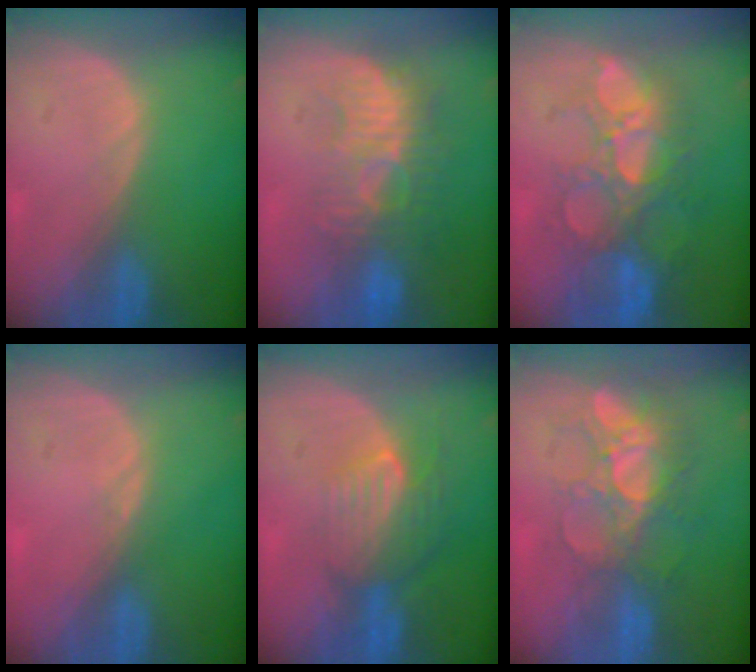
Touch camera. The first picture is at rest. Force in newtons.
{"total": 9.1, "press": 8.7, "slide": 2.9}
{"total": 11.1, "press": 9.6, "slide": 5.5}
{"total": 0.5, "press": 0.5, "slide": 0.2}
{"total": 8.1, "press": 7.3, "slide": 3.6}
{"total": 9.2, "press": 8.2, "slide": 4.3}